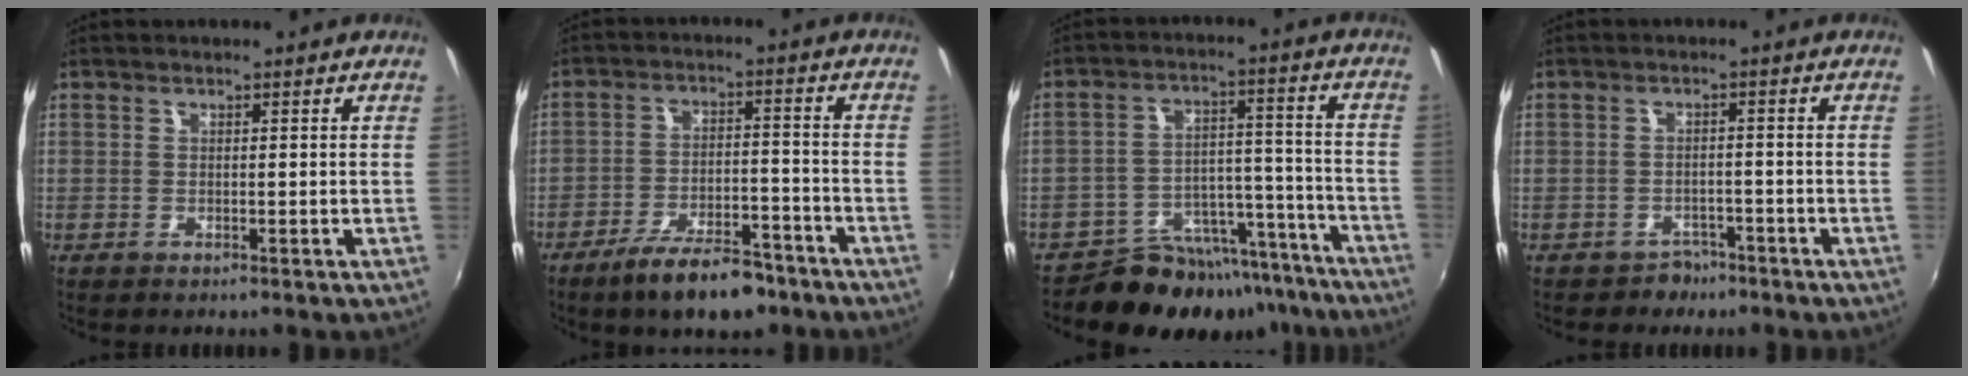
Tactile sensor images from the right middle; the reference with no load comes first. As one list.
[{"total": 11.5, "force": [-8.6, 3.7, 6.6], "torque": [-0.129, -0.001, -0.133]}, {"total": 15.9, "force": [-13.3, 7.7, 3.9], "torque": [-0.069, 0.048, -0.176]}, {"total": 3.4, "force": [-2.5, 2.2, 0.1], "torque": [-0.008, 0.009, -0.036]}]